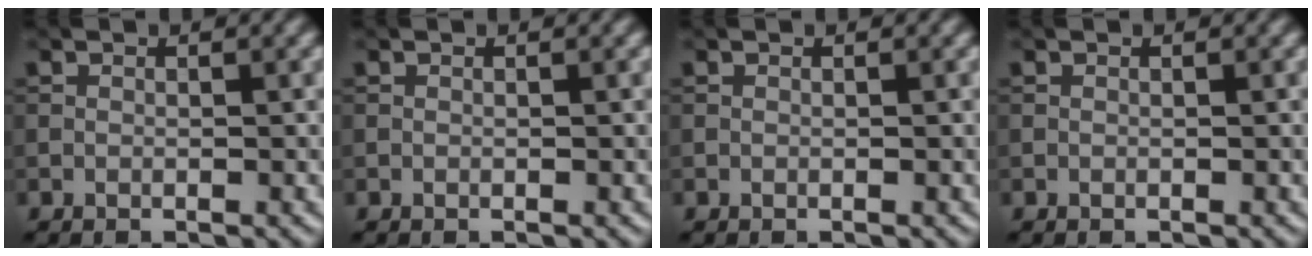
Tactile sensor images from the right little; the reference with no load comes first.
{"total": 0.0}
{"total": 0.0}
{"total": 0.0}